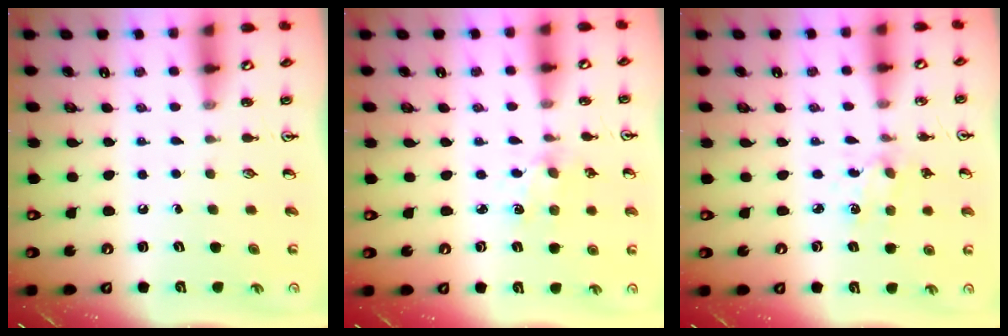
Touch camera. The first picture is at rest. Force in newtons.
{"total": 1.9, "press": 1.9, "slide": 0.3}
{"total": 2.0, "press": 2.0, "slide": 0.2}